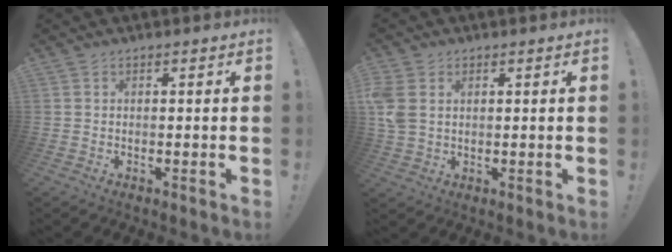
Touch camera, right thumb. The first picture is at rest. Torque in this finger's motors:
{"motor_torque": [-0.09, 0.19, 0.02, 0.03, 0.11]}